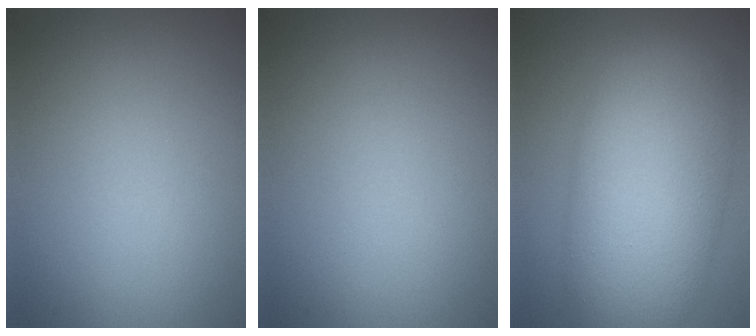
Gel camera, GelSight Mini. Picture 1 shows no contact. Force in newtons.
{"total": 0.0}
{"total": 9.9, "press": 9.9, "slide": 0.6}